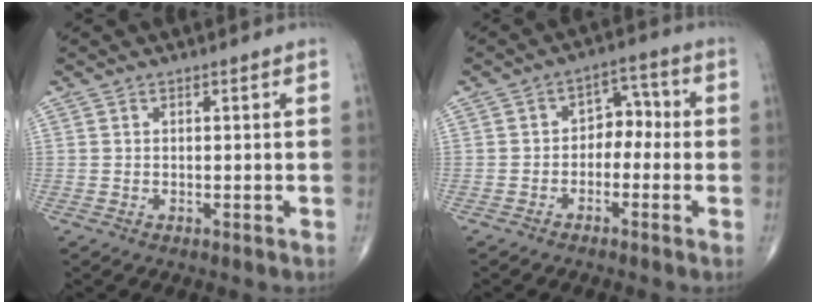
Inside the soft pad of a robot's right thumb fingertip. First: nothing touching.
{"total": 5.2, "force": [-1.2, 3.8, 3.4], "torque": [-0.020, 0.033, -0.034]}